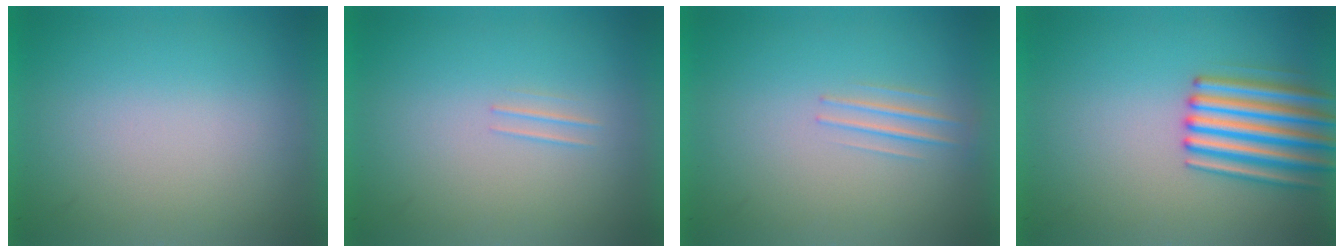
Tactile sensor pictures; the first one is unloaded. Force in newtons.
{"total": 1.0}
{"total": 1.3}
{"total": 4.8}